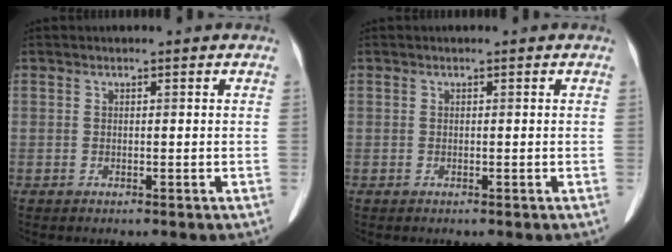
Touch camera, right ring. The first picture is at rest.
{"total": 0.0}